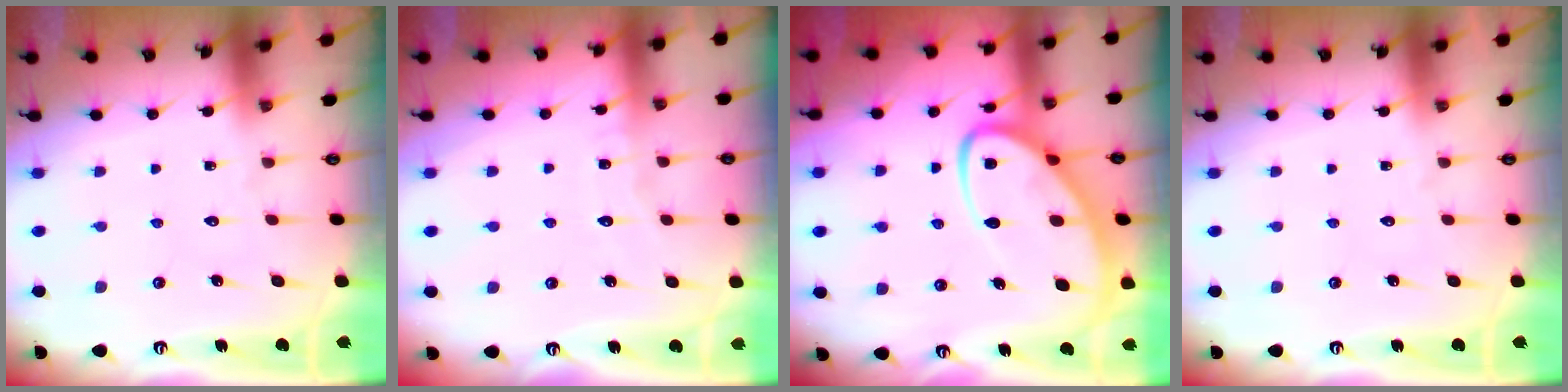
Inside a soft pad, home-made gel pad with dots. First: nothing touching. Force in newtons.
{"total": 4.1, "press": 4.1, "slide": 0.4}
{"total": 11.2, "press": 11.1, "slide": 0.9}
{"total": 0.0}